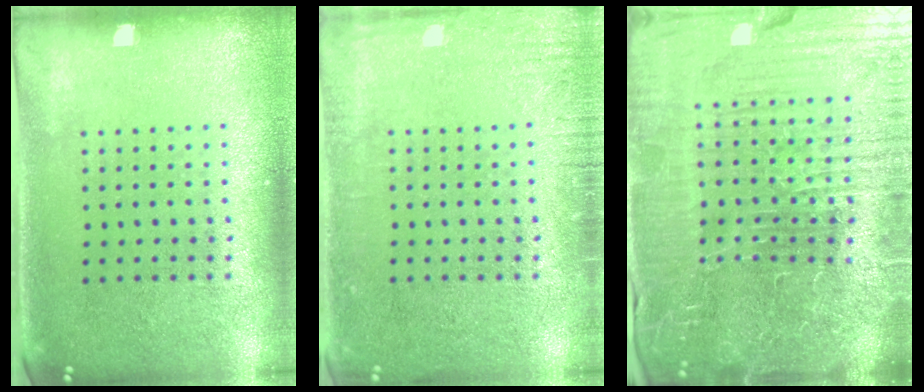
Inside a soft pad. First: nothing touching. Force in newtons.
{"total": 2.3, "press": 2.2, "slide": 0.3}
{"total": 7.1, "press": 6.4, "slide": 3.1}